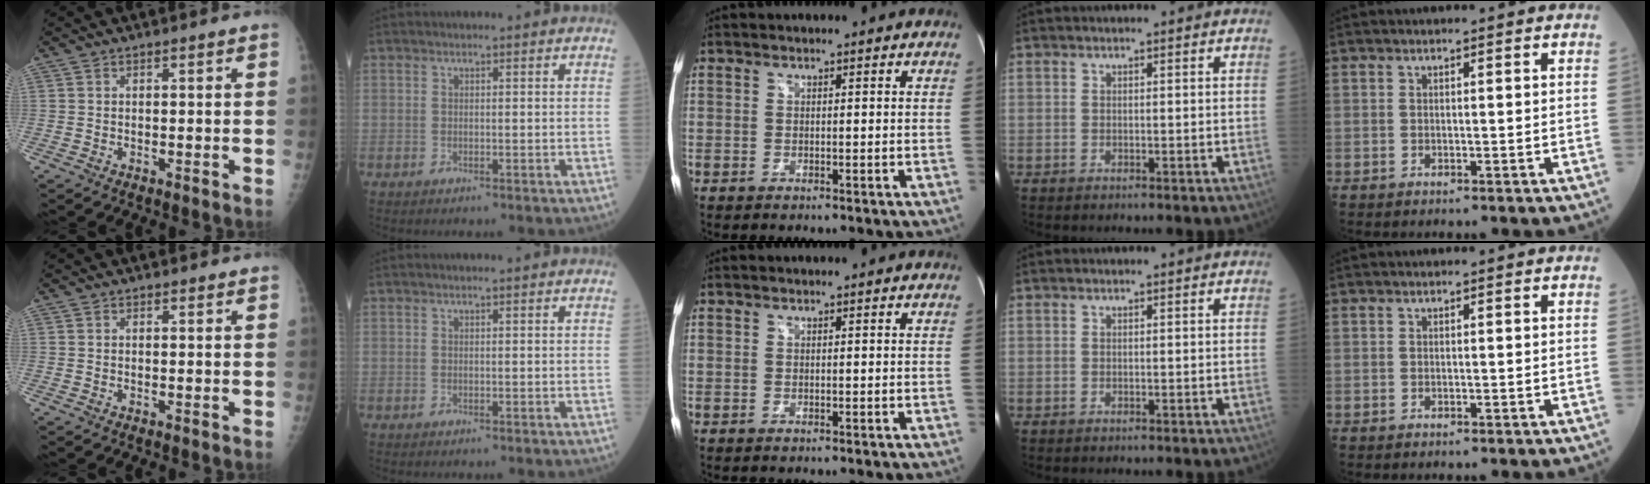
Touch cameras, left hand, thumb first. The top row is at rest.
{}